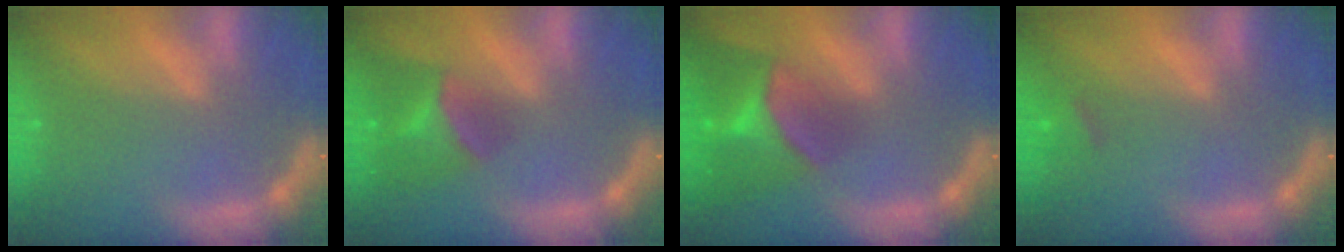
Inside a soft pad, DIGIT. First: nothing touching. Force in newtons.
{"total": 5.5}
{"total": 8.9}
{"total": 1.4}